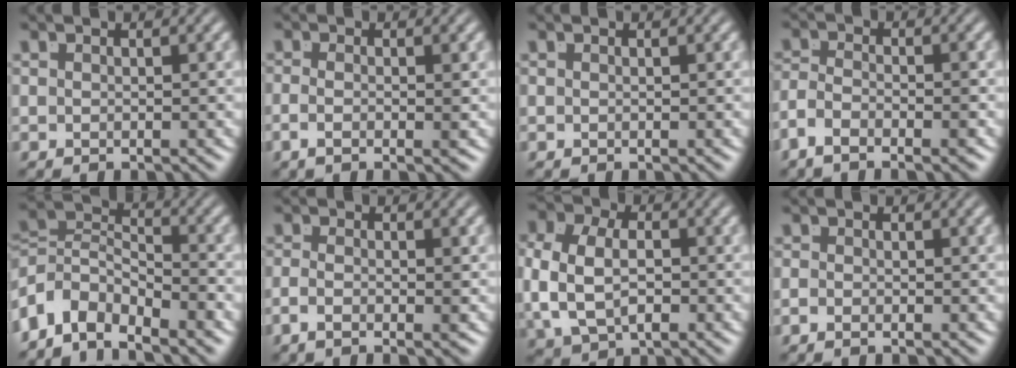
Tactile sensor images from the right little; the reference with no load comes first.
{"total": 2.2, "force": [-1.0, -0.5, 1.9], "torque": [-0.037, -0.013, -0.011]}
{"total": 0.0}
{"total": 3.6, "force": [-2.1, 1.9, 2.3], "torque": [-0.049, -0.015, -0.034]}
{"total": 8.2, "force": [-2.5, 6.4, 4.4], "torque": [-0.101, -0.033, -0.042]}
{"total": 2.3, "force": [-1.2, -0.2, 1.9], "torque": [-0.037, -0.012, -0.015]}
{"total": 6.5, "force": [-0.2, 4.9, 4.3], "torque": [-0.101, -0.018, 0.007]}
{"total": 1.0, "force": [-0.8, -0.1, 0.5], "torque": [-0.008, -0.005, -0.014]}